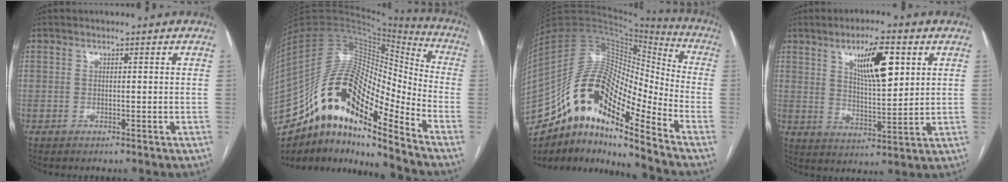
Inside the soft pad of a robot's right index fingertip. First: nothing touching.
{"total": 25.2, "force": [-15.6, 7.1, 18.5], "torque": [-0.355, 0.029, -0.270]}
{"total": 22.2, "force": [-14.3, 6.0, 15.9], "torque": [-0.312, 0.037, -0.250]}
{"total": 10.0, "force": [4.4, 2.4, 8.7], "torque": [-0.150, 0.002, 0.078]}